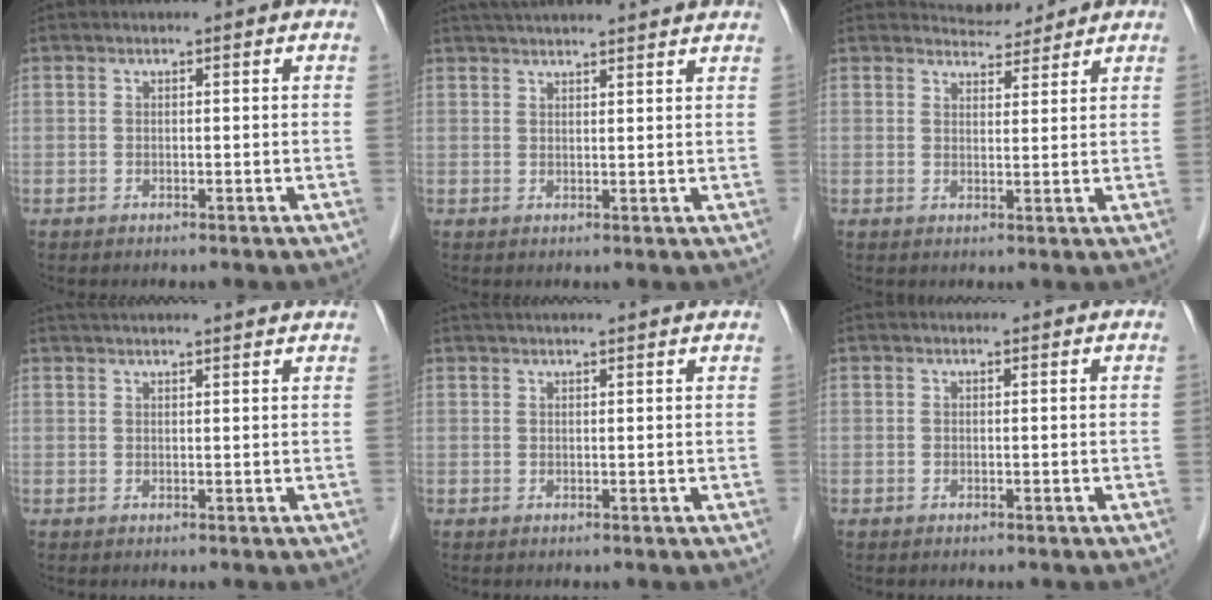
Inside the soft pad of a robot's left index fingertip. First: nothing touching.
{"total": 13.6, "force": [12.4, 0.5, 5.4], "torque": [-0.087, 0.036, 0.165]}
{"total": 3.2, "force": [3.1, 0.5, -0.4], "torque": [-0.002, -0.001, 0.051]}
{"total": 11.3, "force": [10.3, 0.3, 4.6], "torque": [-0.070, 0.032, 0.131]}
{"total": 9.3, "force": [8.5, 0.0, 3.8], "torque": [-0.055, 0.034, 0.103]}
{"total": 0.6, "force": [0.6, 0.1, 0.1], "torque": [-0.010, 0.007, 0.009]}